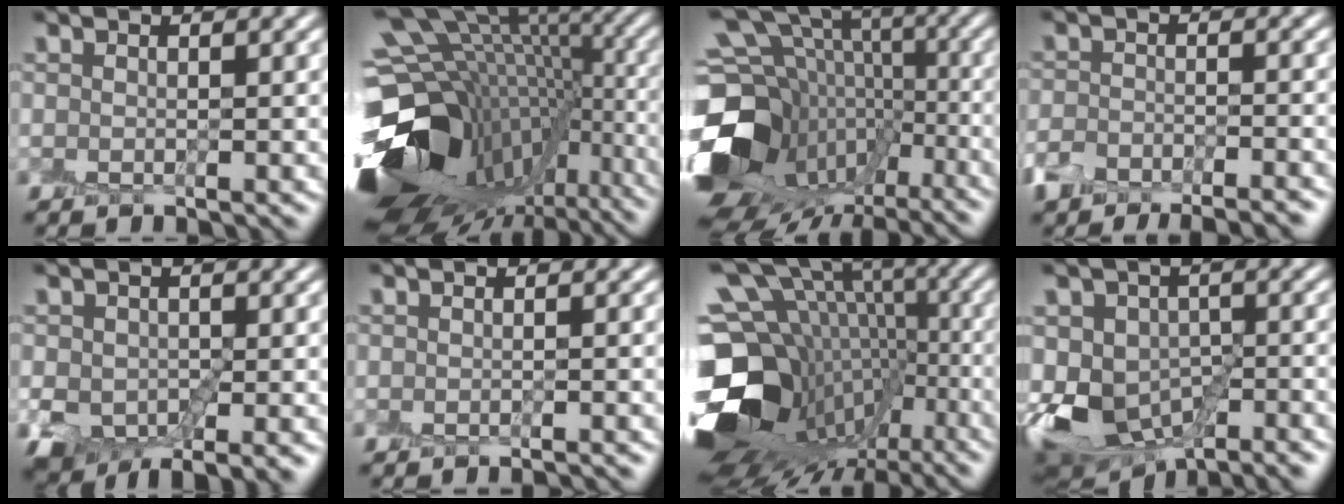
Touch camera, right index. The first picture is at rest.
{"total": 17.4, "force": [-5.3, 11.0, 12.4], "torque": [-0.229, 0.001, -0.051]}
{"total": 16.6, "force": [-5.3, 12.4, 9.7], "torque": [-0.217, 0.008, -0.066]}
{"total": 5.8, "force": [-5.0, 2.1, 2.2], "torque": [-0.032, -0.008, -0.084]}
{"total": 4.9, "force": [-1.2, 3.2, 3.5], "torque": [-0.069, -0.015, -0.023]}
{"total": 1.2, "force": [-1.2, -0.1, 0.2], "torque": [-0.003, -0.005, -0.013]}
{"total": 19.3, "force": [-6.3, 14.5, 11.2], "torque": [-0.228, 0.005, -0.075]}
{"total": 8.1, "force": [-3.6, 5.4, 4.9], "torque": [-0.088, -0.017, -0.064]}